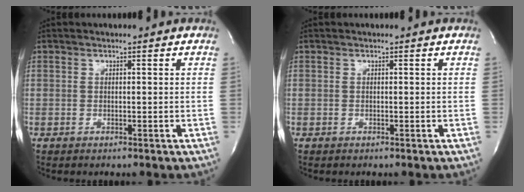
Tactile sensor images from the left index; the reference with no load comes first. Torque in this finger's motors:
{"motor_torque": [-0.05, -0.04, 0.02, 0.02]}